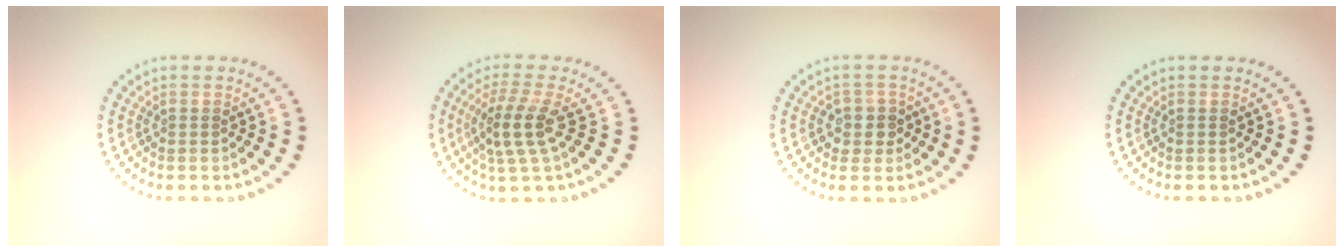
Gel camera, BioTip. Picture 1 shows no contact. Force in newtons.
{"total": 3.8, "press": 3.1, "slide": 2.2}
{"total": 2.1, "press": 2.0, "slide": 0.7}
{"total": 0.0}